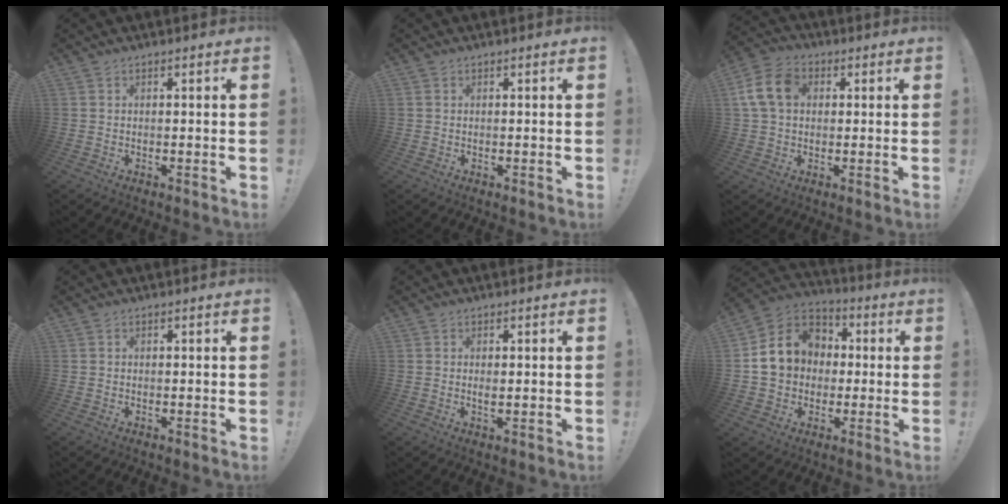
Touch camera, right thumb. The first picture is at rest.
{"total": 0.0}
{"total": 11.5, "force": [2.4, 8.5, 7.5], "torque": [-0.149, 0.014, 0.049]}
{"total": 0.0}
{"total": 1.2, "force": [0.1, 0.4, 1.1], "torque": [-0.015, -0.002, 0.001]}
{"total": 14.6, "force": [1.8, 12.3, 7.5], "torque": [-0.107, 0.009, 0.041]}